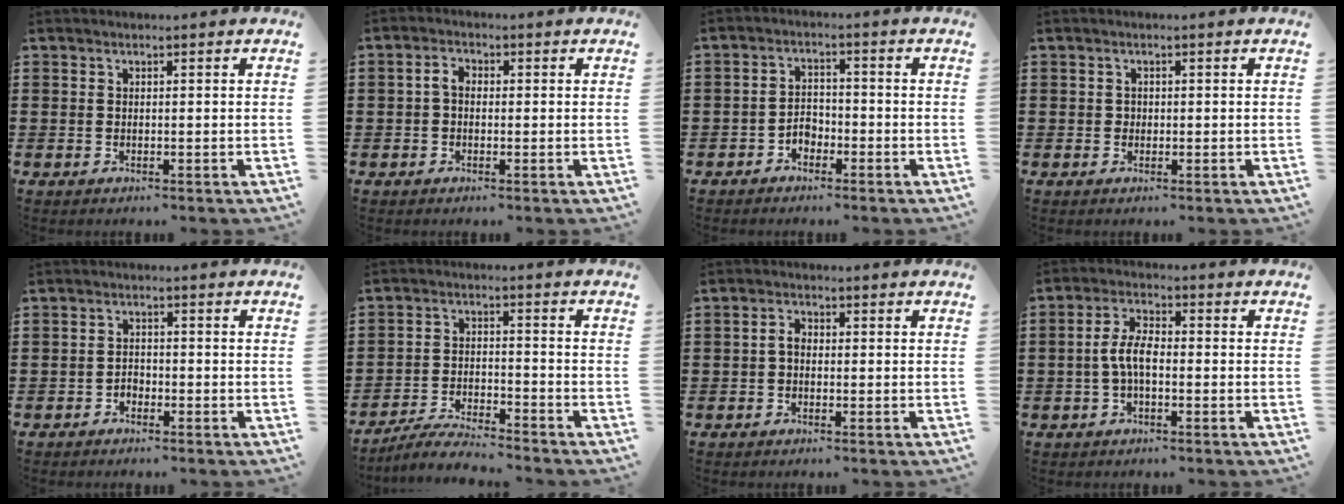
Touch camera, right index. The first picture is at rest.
{"total": 2.5, "force": [-0.2, 1.5, 1.9], "torque": [-0.045, 0.002, -0.007]}
{"total": 2.6, "force": [-1.8, 1.7, 0.9], "torque": [-0.022, 0.006, -0.039]}
{"total": 0.7, "force": [0.1, 0.7, 0.2], "torque": [-0.005, 0.004, 0.001]}
{"total": 1.5, "force": [-1.2, 0.9, 0.3], "torque": [-0.011, -0.001, -0.025]}
{"total": 5.0, "force": [-4.8, 0.2, 1.3], "torque": [-0.030, 0.000, -0.096]}
{"total": 1.9, "force": [-0.4, 1.2, 1.5], "torque": [-0.037, 0.001, -0.010]}
{"total": 5.1, "force": [-0.9, 2.2, 4.5], "torque": [-0.108, -0.001, -0.024]}